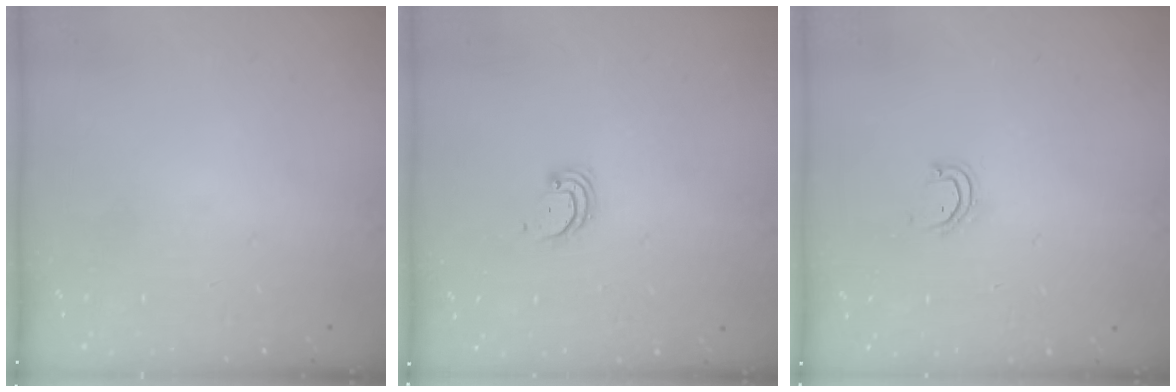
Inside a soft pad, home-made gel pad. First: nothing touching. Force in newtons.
{"total": 2.3, "press": 2.3, "slide": 0.2}
{"total": 3.3, "press": 3.3, "slide": 0.2}